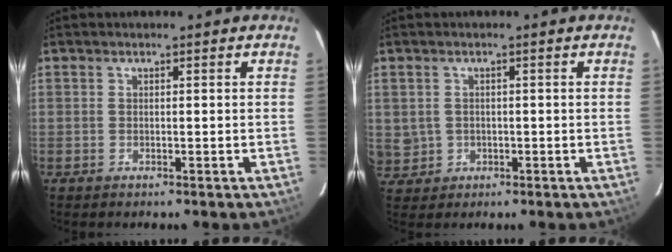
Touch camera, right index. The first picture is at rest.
{"total": 5.0, "force": [-0.2, 4.8, 1.4], "torque": [-0.038, 0.004, 0.013]}